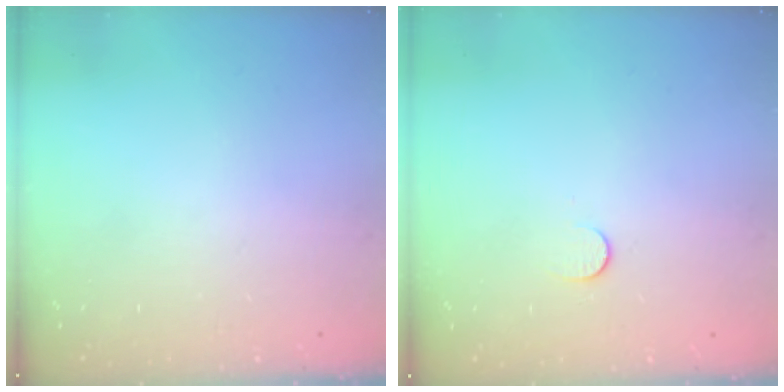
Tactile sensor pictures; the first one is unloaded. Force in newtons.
{"total": 5.2, "press": 5.2, "slide": 0.5}